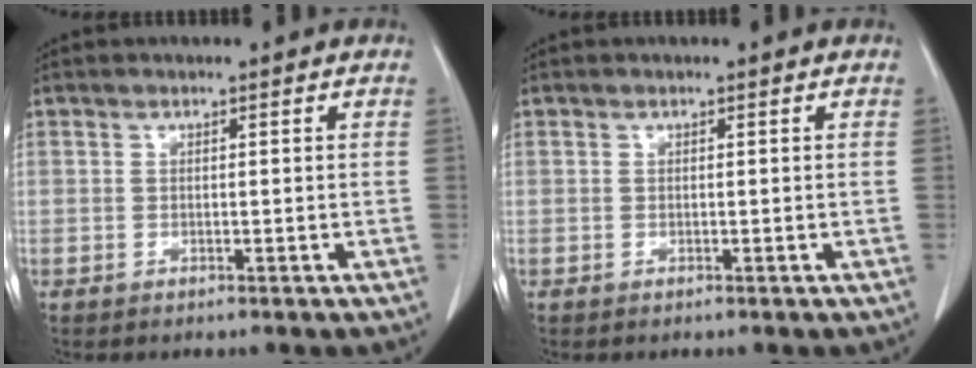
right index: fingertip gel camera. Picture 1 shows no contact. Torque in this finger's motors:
{"motor_torque": [0.00, 0.00, 0.00, 0.00]}